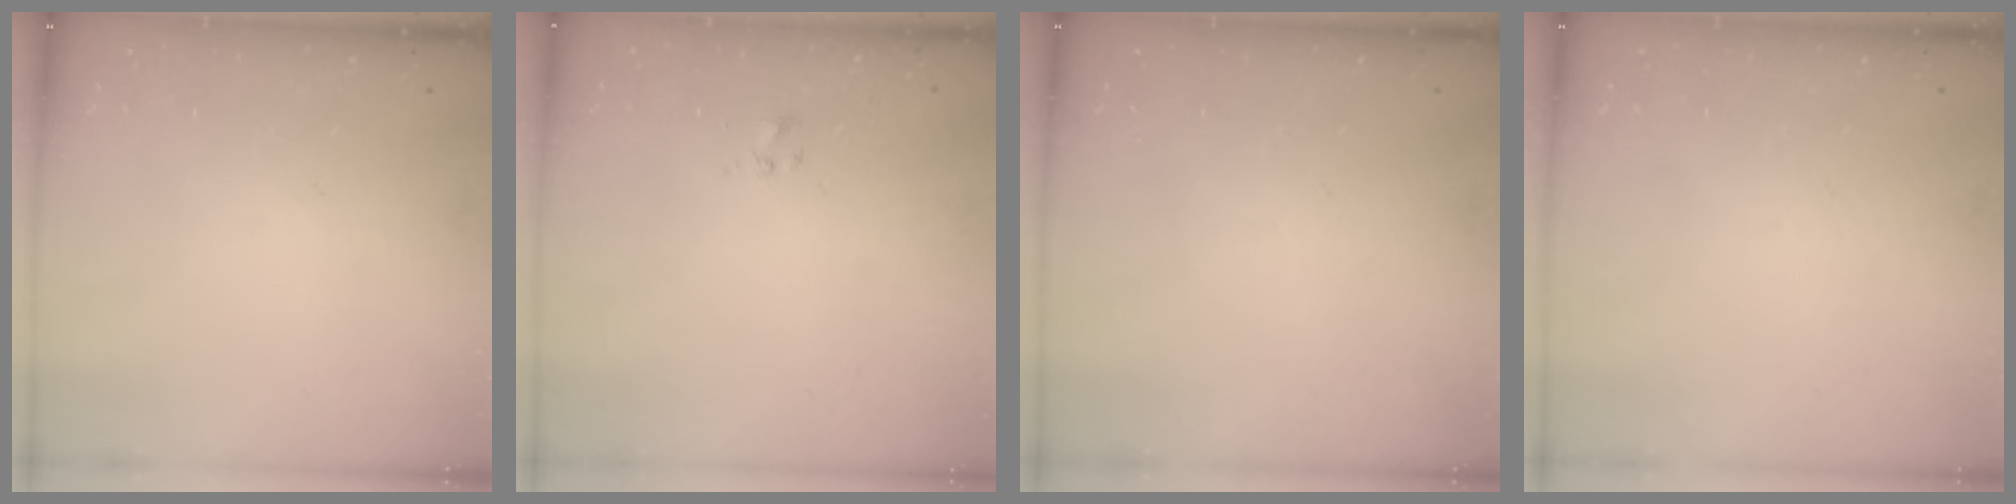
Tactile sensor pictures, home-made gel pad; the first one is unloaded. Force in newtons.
{"total": 0.8, "press": 0.8, "slide": 0.3}
{"total": 0.0}
{"total": 0.0}